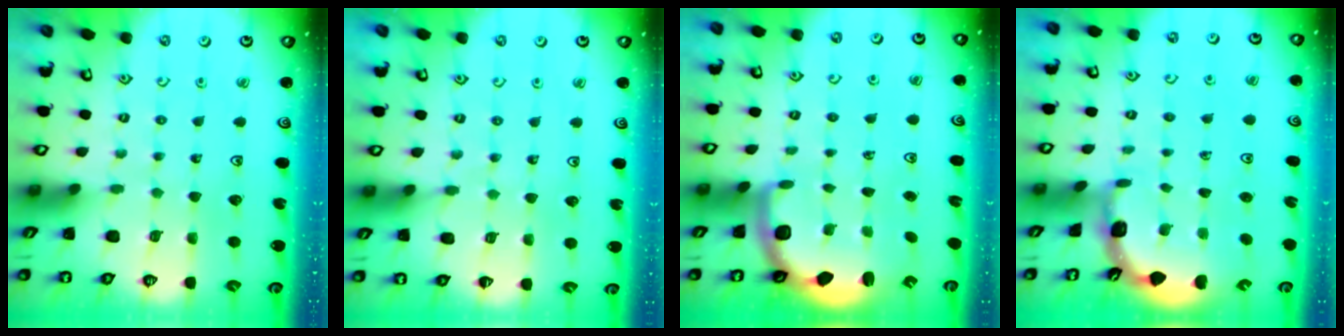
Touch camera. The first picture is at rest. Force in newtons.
{"total": 4.2, "press": 4.1, "slide": 0.6}
{"total": 2.2, "press": 1.7, "slide": 1.4}
{"total": 1.7, "press": 1.7, "slide": 0.1}